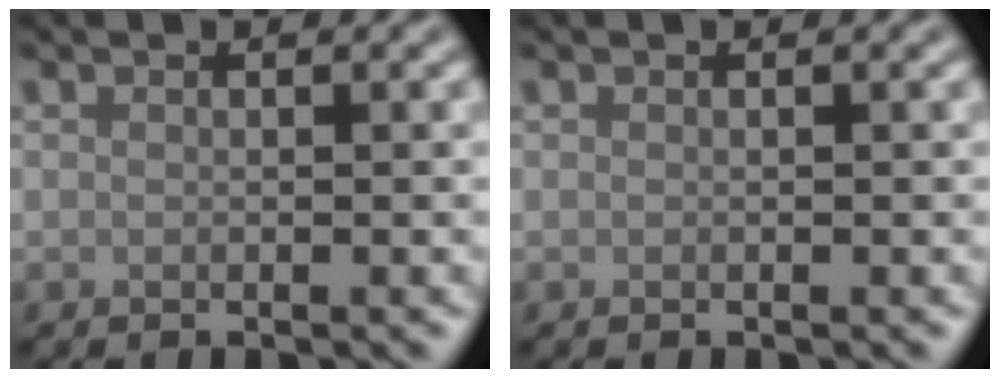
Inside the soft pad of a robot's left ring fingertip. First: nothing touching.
{"total": 0.0}